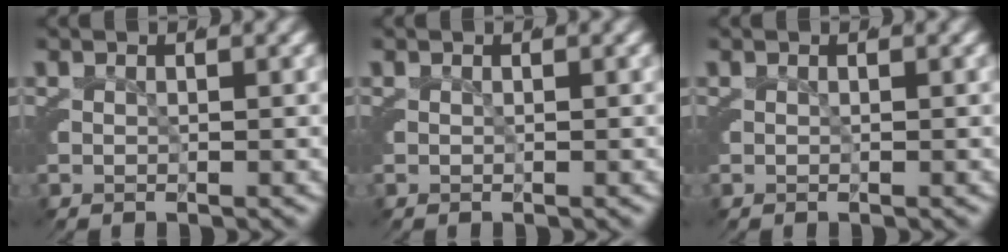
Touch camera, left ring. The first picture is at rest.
{"total": 0.0}
{"total": 0.0}